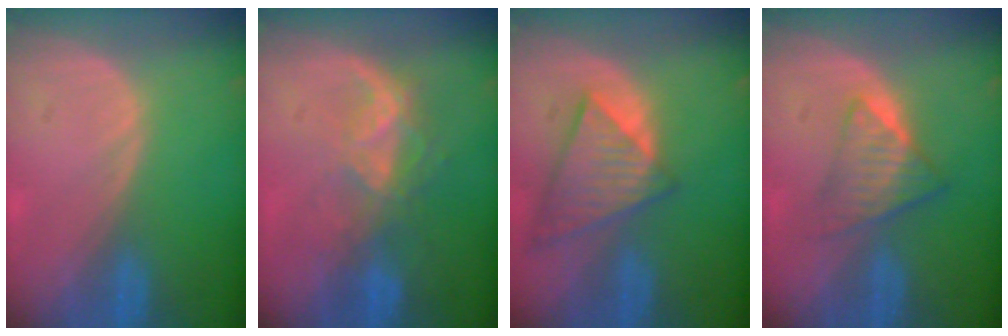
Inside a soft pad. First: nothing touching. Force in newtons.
{"total": 6.5, "press": 5.9, "slide": 2.8}
{"total": 8.8, "press": 7.6, "slide": 4.3}
{"total": 6.0, "press": 5.1, "slide": 3.2}